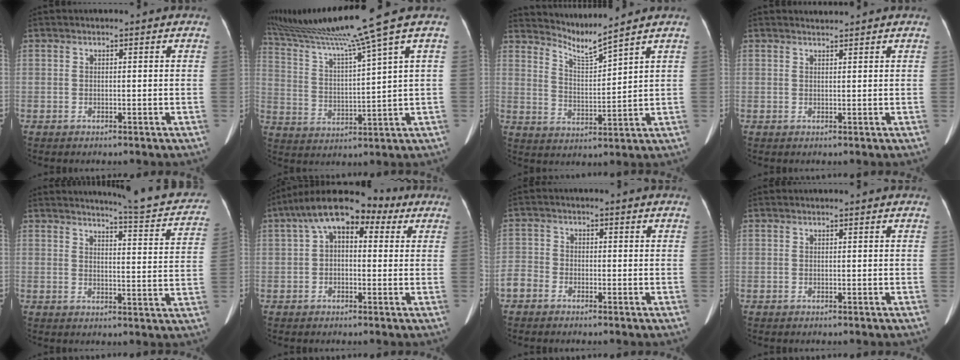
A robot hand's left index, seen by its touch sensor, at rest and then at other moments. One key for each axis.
{"total": 14.0, "fx": 11.0, "fy": -4.0, "fz": 7.6, "tx": -0.135, "ty": -0.023, "tz": 0.194}
{"total": 5.7, "fx": 5.2, "fy": -2.1, "fz": 0.7, "tx": -0.024, "ty": -0.024, "tz": 0.108}
{"total": 1.0, "fx": 0.9, "fy": -0.3, "fz": -0.3, "tx": -0.005, "ty": 0.001, "tz": 0.019}
{"total": 12.3, "fx": 11.7, "fy": 0.7, "fz": 3.9, "tx": -0.040, "ty": -0.038, "tz": 0.123}
{"total": 10.7, "fx": 4.7, "fy": 5.3, "fz": 8.0, "tx": -0.129, "ty": 0.067, "tz": 0.072}
{"total": 5.4, "fx": -3.3, "fy": 4.1, "fz": 1.6, "tx": -0.046, "ty": 0.013, "tz": -0.066}
{"total": 0.0}